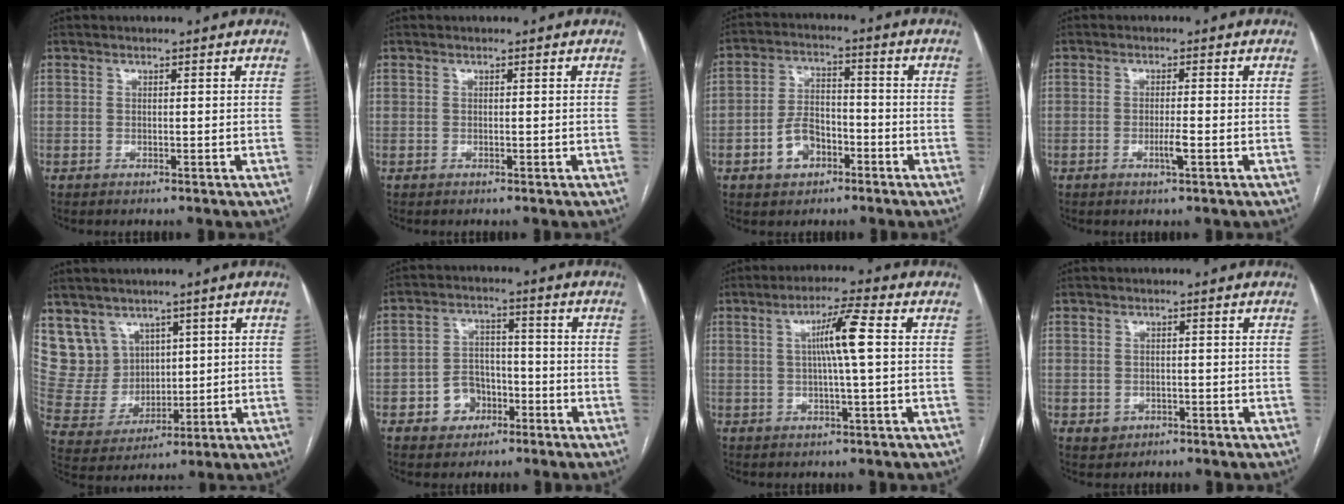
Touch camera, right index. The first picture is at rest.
{"total": 0.0}
{"total": 7.0, "force": [-3.2, 4.7, 4.1], "torque": [-0.085, 0.015, -0.053]}
{"total": 2.3, "force": [-0.9, -0.1, 2.1], "torque": [-0.041, -0.004, -0.015]}
{"total": 9.0, "force": [5.7, 7.0, 0.8], "torque": [-0.029, 0.031, 0.133]}
{"total": 6.3, "force": [-2.8, 5.2, 2.3], "torque": [-0.042, 0.021, -0.039]}
{"total": 6.6, "force": [1.0, -0.4, 6.6], "torque": [-0.116, 0.007, 0.015]}
{"total": 2.2, "force": [-0.8, 2.0, 0.4], "torque": [-0.001, 0.007, -0.008]}